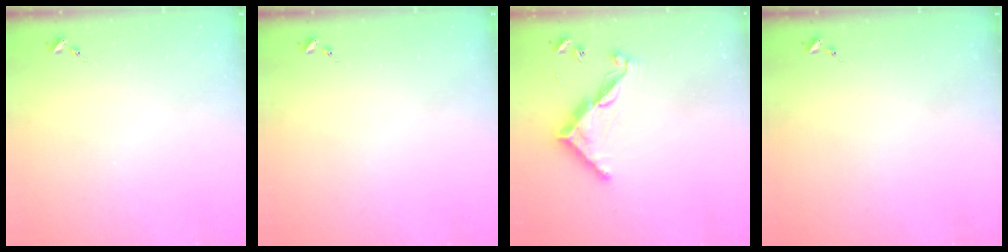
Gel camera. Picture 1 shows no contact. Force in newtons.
{"total": 0.0}
{"total": 10.7, "press": 10.7, "slide": 0.4}
{"total": 0.0}